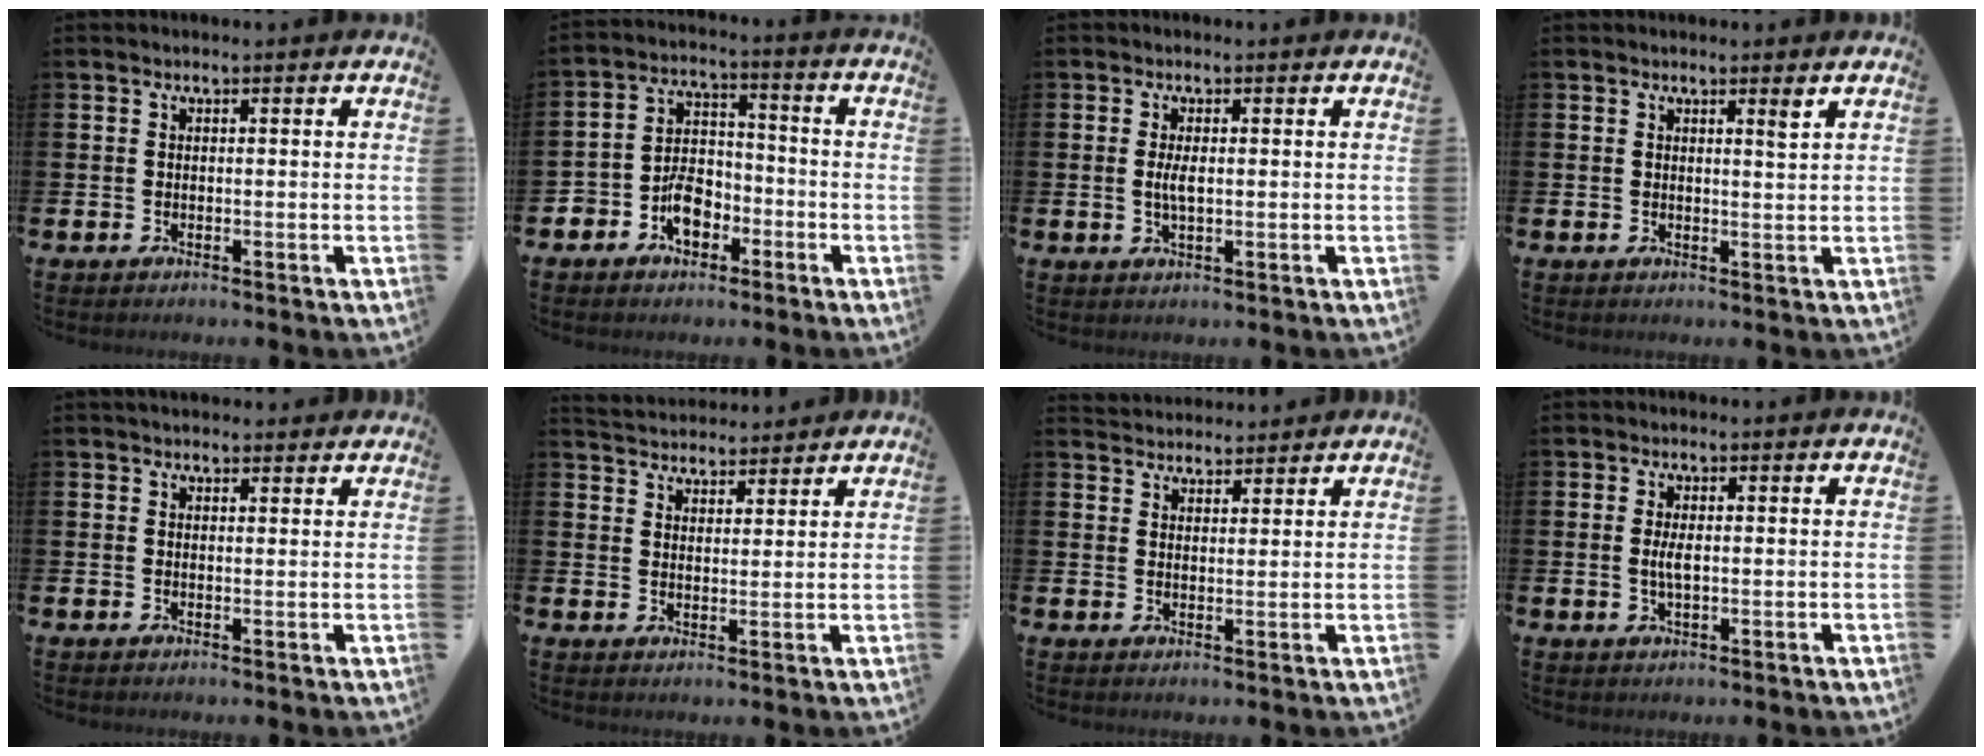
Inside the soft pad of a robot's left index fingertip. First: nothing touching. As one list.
[{"total": 6.1, "force": [-3.1, 4.0, 3.4], "torque": [-0.067, 0.013, -0.060]}, {"total": 2.4, "force": [0.1, 0.8, 2.3], "torque": [-0.038, -0.001, -0.001]}, {"total": 1.8, "force": [1.5, -0.1, 1.0], "torque": [-0.008, -0.008, 0.024]}, {"total": 1.8, "force": [1.7, 0.5, 0.2], "torque": [0.006, -0.006, 0.028]}, {"total": 4.0, "force": [3.9, 0.7, -0.4], "torque": [-0.010, -0.019, 0.072]}, {"total": 3.3, "force": [3.2, 0.7, -0.4], "torque": [0.001, -0.016, 0.059]}, {"total": 2.4, "force": [0.1, 0.8, 2.2], "torque": [-0.036, -0.001, -0.001]}]